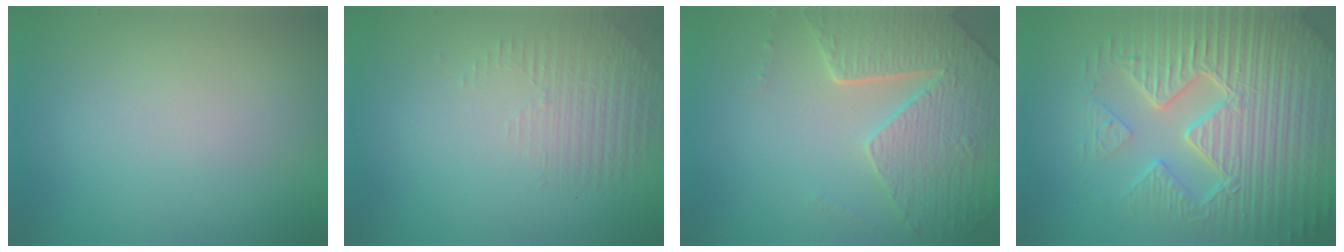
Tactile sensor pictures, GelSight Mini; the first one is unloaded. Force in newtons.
{"total": 1.3, "press": 0.5, "slide": 1.2}
{"total": 6.1, "press": 5.0, "slide": 3.4}
{"total": 9.8, "press": 6.8, "slide": 7.0}